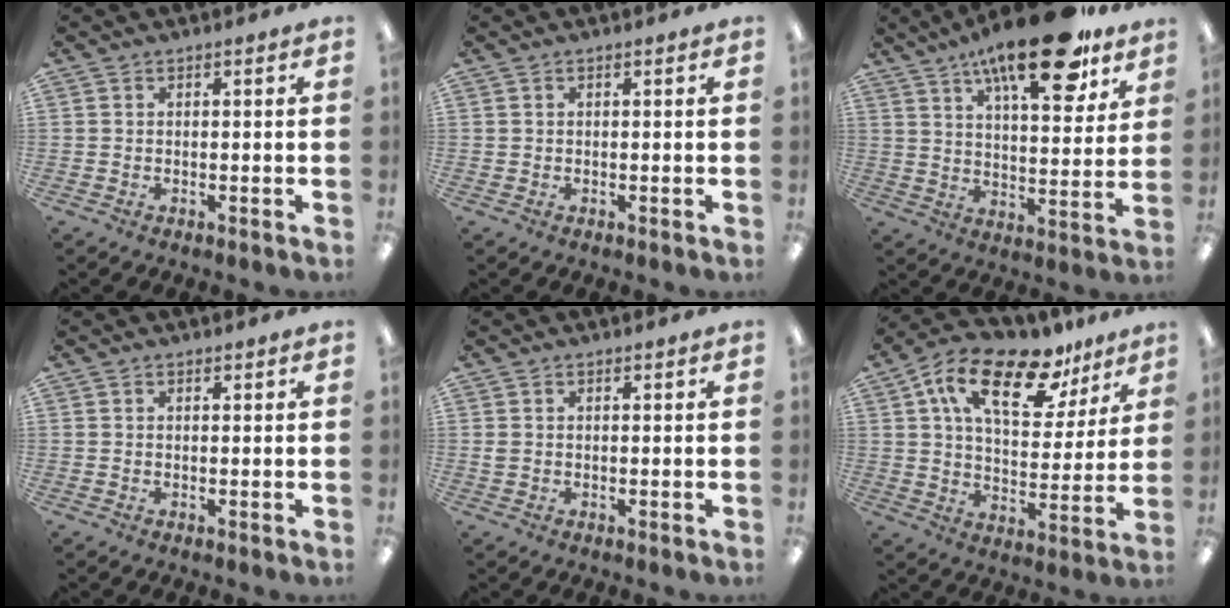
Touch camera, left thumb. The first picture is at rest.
{"total": 0.0}
{"total": 20.5, "force": [13.5, 6.7, 14.0], "torque": [-0.216, -0.069, 0.216]}
{"total": 0.5, "force": [0.4, 0.2, 0.2], "torque": [0.004, -0.003, 0.006]}
{"total": 1.4, "force": [0.4, 1.1, 0.8], "torque": [-0.018, 0.005, 0.007]}
{"total": 19.5, "force": [11.2, 9.0, 13.2], "torque": [-0.224, -0.042, 0.191]}